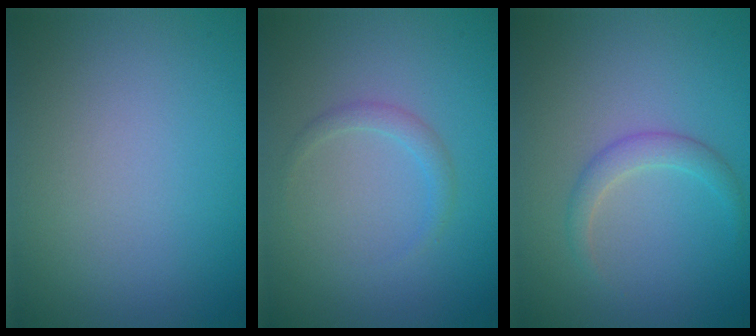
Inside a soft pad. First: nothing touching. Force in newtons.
{"total": 1.2, "press": 1.1, "slide": 0.2}
{"total": 1.7, "press": 1.7, "slide": 0.0}